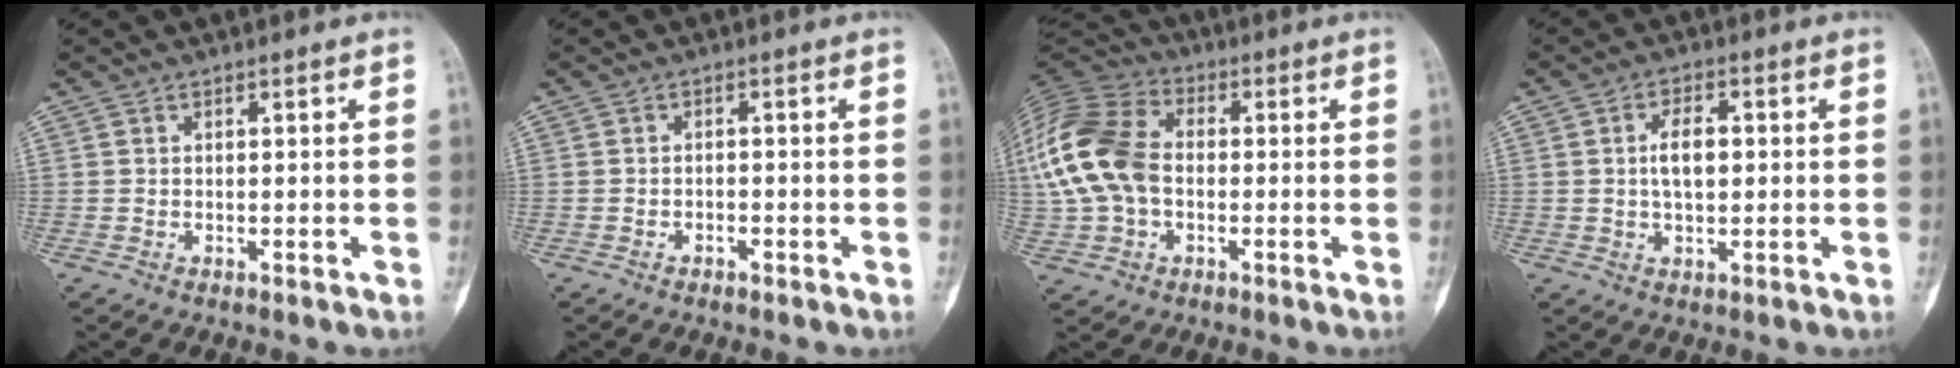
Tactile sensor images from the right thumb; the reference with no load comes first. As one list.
[{"total": 1.0, "force": [-0.7, 0.6, 0.5], "torque": [-0.007, 0.006, -0.012]}, {"total": 18.9, "force": [-0.2, 13.2, 13.4], "torque": [-0.304, 0.022, -0.010]}, {"total": 6.0, "force": [0.6, 3.1, 5.1], "torque": [-0.085, 0.005, 0.008]}]